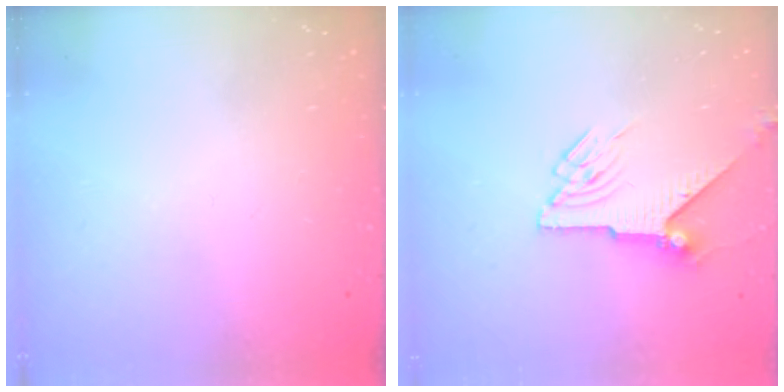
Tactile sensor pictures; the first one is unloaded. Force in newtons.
{"total": 7.0, "press": 7.0, "slide": 0.3}